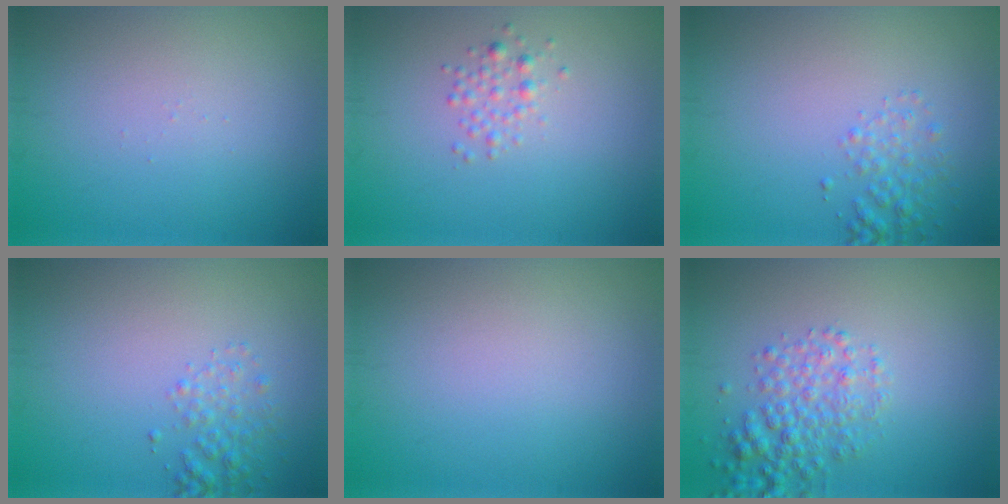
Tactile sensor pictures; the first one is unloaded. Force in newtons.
{"total": 1.4, "press": 1.4, "slide": 0.1}
{"total": 1.8, "press": 1.8, "slide": 0.1}
{"total": 1.8, "press": 1.8, "slide": 0.1}
{"total": 0.0}
{"total": 3.4, "press": 3.4, "slide": 0.1}